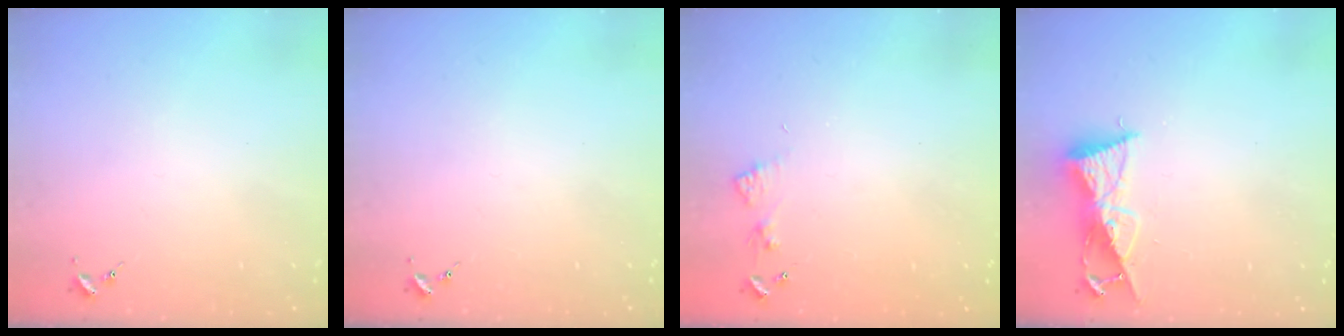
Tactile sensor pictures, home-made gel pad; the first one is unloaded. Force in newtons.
{"total": 0.0}
{"total": 4.5, "press": 4.5, "slide": 0.5}
{"total": 8.6, "press": 8.6, "slide": 0.3}